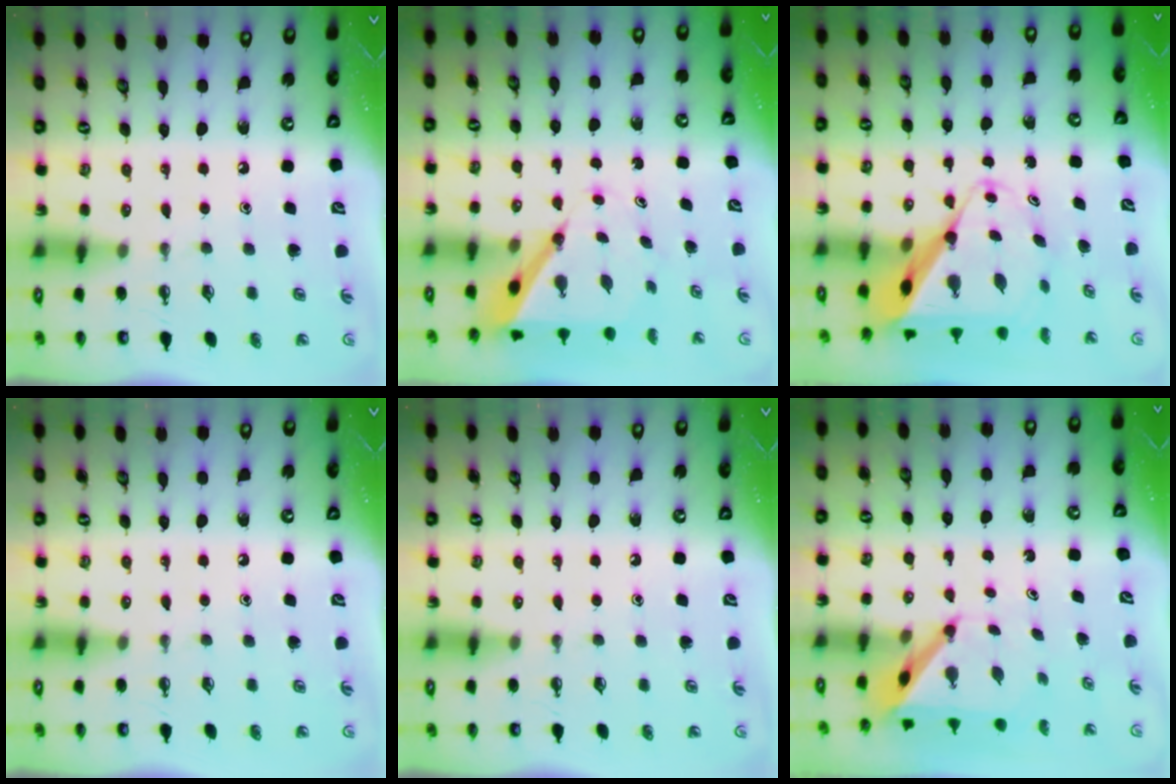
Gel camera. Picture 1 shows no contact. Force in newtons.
{"total": 7.4, "press": 7.4, "slide": 0.6}
{"total": 11.0, "press": 10.9, "slide": 1.0}
{"total": 0.0}
{"total": 0.0}
{"total": 5.1, "press": 5.1, "slide": 0.5}